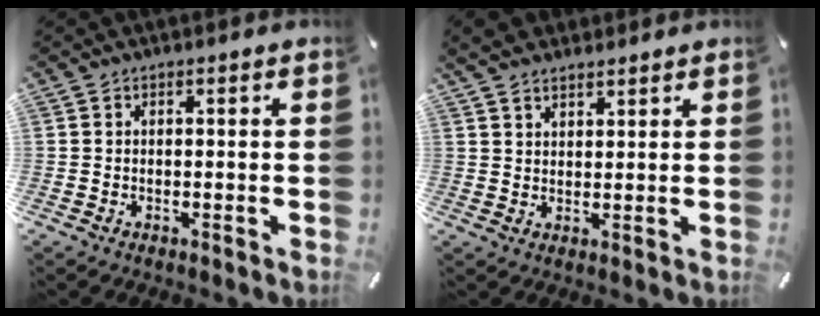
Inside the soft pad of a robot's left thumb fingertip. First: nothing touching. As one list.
[{"total": 4.1, "force": [3.2, 2.3, 1.2], "torque": [-0.023, -0.010, 0.060]}]